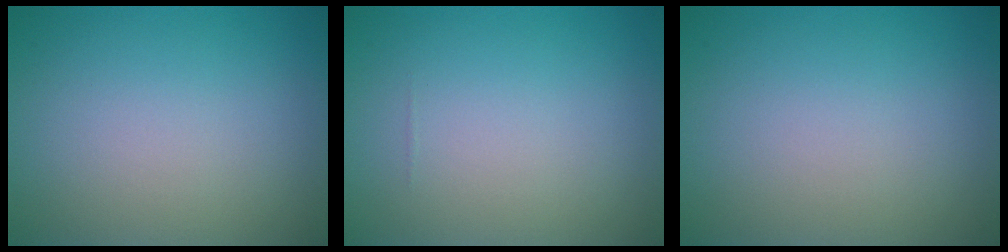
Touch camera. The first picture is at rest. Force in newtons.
{"total": 0.0}
{"total": 0.0}